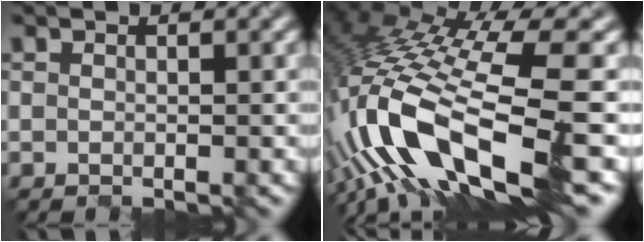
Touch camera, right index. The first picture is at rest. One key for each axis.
{"total": 14.7, "fx": -5.2, "fy": 4.0, "fz": 13.2, "tx": -0.276, "ty": -0.003, "tz": -0.083}